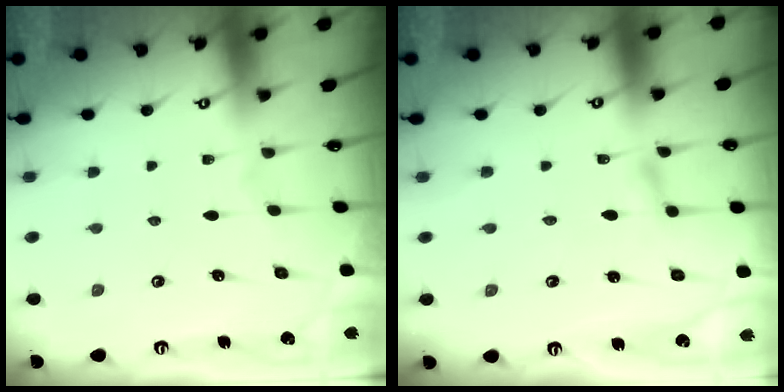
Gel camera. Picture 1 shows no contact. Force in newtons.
{"total": 1.8, "press": 1.8, "slide": 0.2}